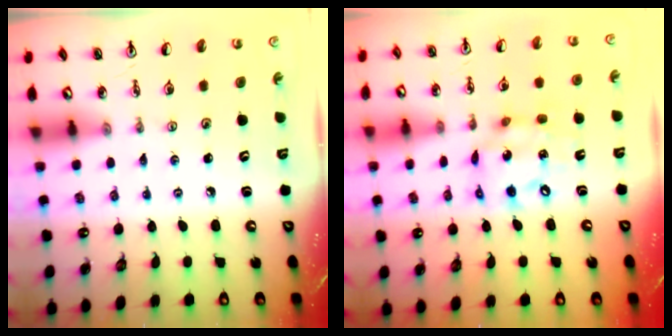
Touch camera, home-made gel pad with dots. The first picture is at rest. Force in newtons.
{"total": 13.7, "press": 13.6, "slide": 1.3}